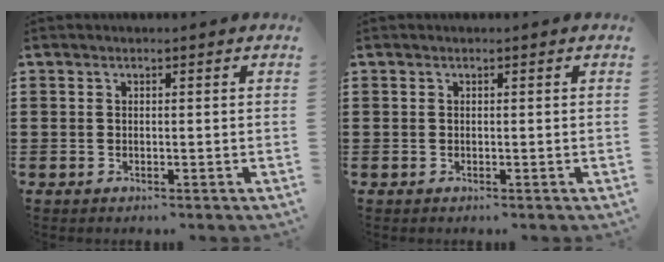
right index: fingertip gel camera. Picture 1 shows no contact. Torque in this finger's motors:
{"motor_torque": [-0.13, 0.13, 0.00, 0.00]}